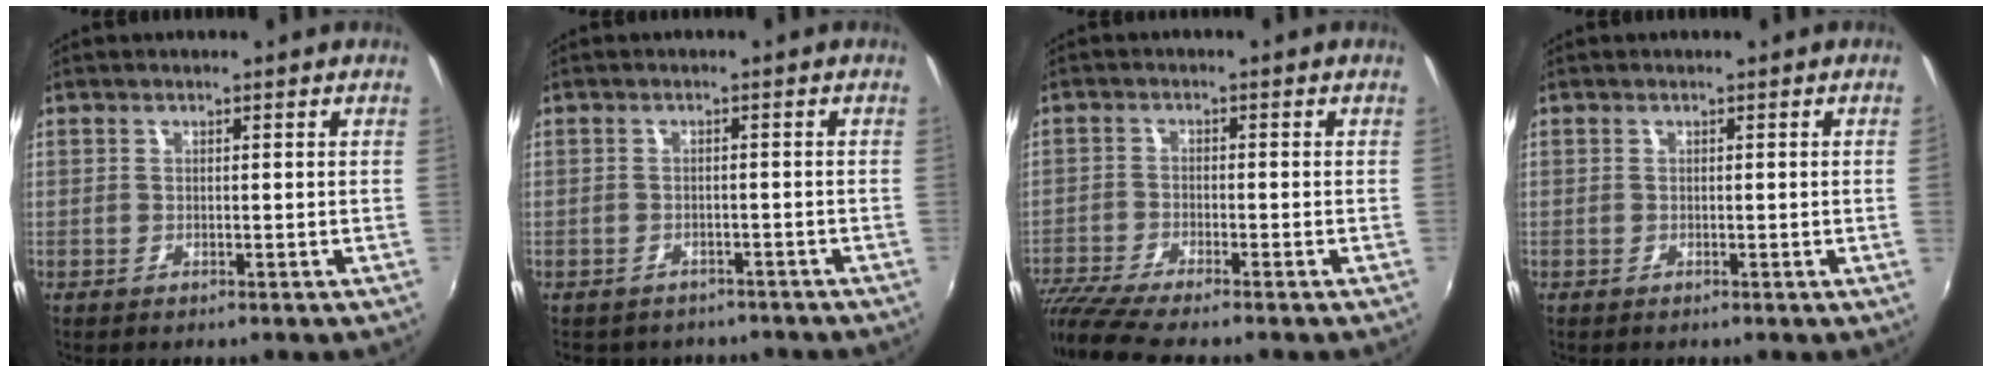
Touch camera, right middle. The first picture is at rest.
{"total": 5.8, "force": [-4.8, 2.8, 1.6], "torque": [-0.039, -0.015, -0.062]}
{"total": 9.0, "force": [-7.8, 0.2, 4.3], "torque": [-0.110, -0.035, -0.144]}
{"total": 1.1, "force": [0.0, -0.6, 0.9], "torque": [-0.005, -0.009, 0.001]}